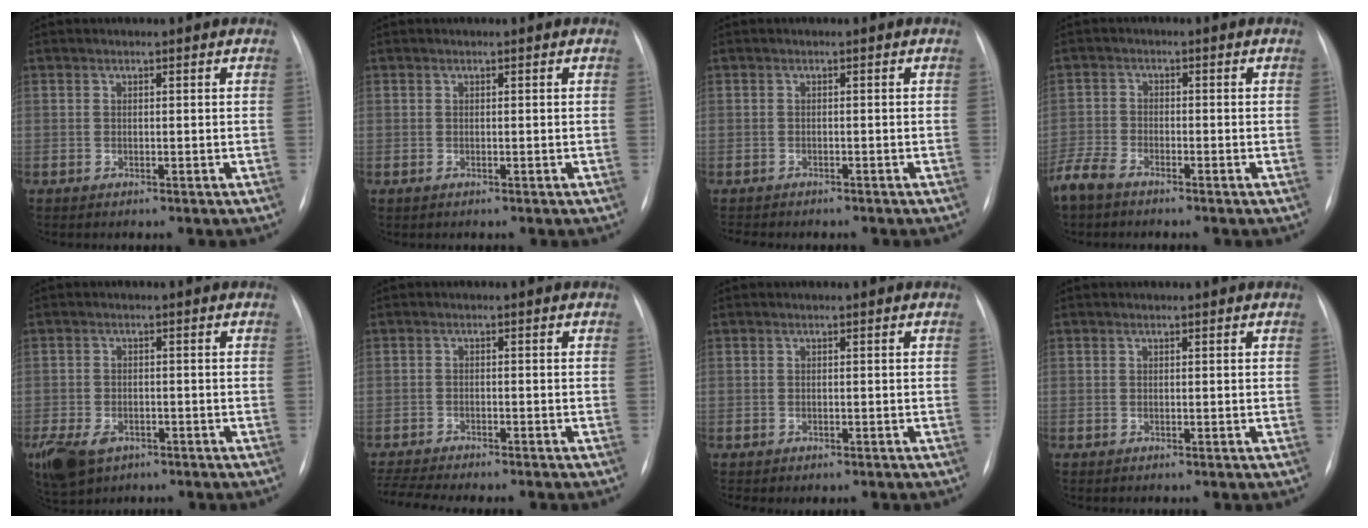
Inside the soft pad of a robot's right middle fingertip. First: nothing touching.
{"total": 0.0}
{"total": 4.8, "force": [-4.2, 1.3, 1.9], "torque": [-0.033, -0.007, -0.053]}
{"total": 4.7, "force": [-4.1, 1.3, 2.0], "torque": [-0.047, -0.011, -0.082]}
{"total": 9.6, "force": [-5.2, 6.6, 4.7], "torque": [-0.118, -0.005, -0.078]}
{"total": 8.6, "force": [-7.8, 0.5, 3.5], "torque": [-0.059, -0.008, -0.118]}
{"total": 1.5, "force": [-1.1, 0.8, 0.7], "torque": [-0.013, -0.003, -0.009]}
{"total": 0.0}